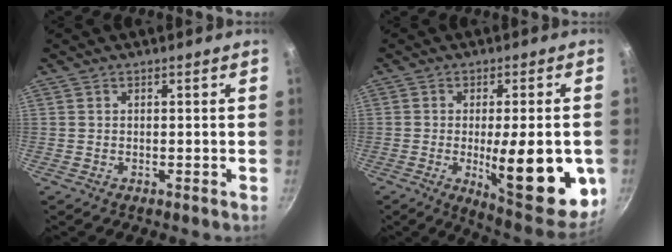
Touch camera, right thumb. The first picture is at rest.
{"total": 19.8, "force": [-3.8, 6.2, 18.4], "torque": [-0.213, -0.009, -0.041]}